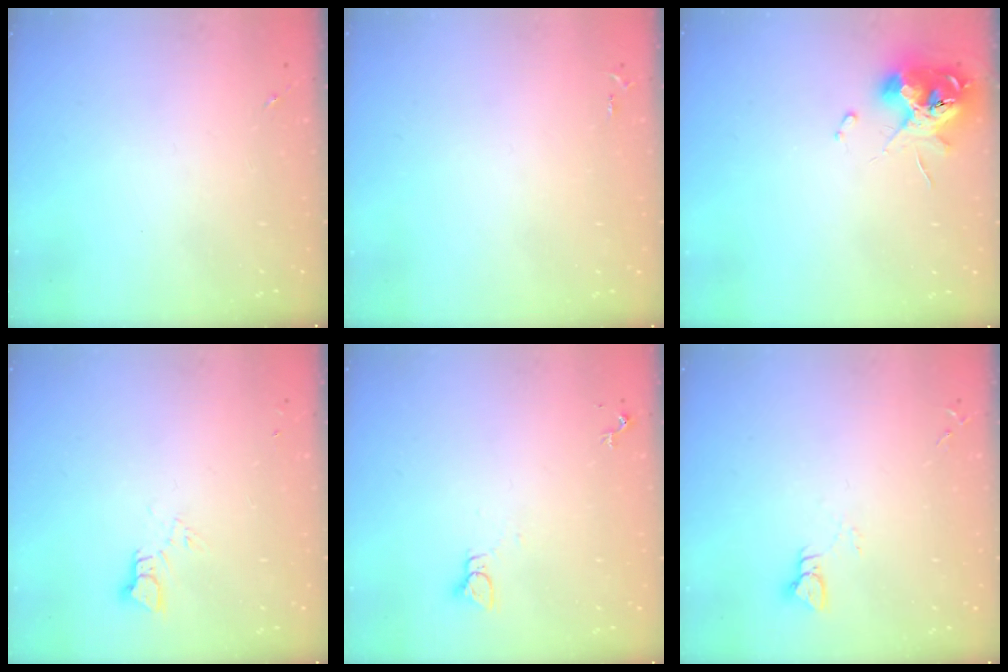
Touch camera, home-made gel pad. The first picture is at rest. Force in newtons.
{"total": 2.5, "press": 2.5, "slide": 0.3}
{"total": 11.8, "press": 11.7, "slide": 1.4}
{"total": 3.4, "press": 3.4, "slide": 0.1}
{"total": 2.2, "press": 2.2, "slide": 0.1}
{"total": 3.0, "press": 3.0, "slide": 0.3}